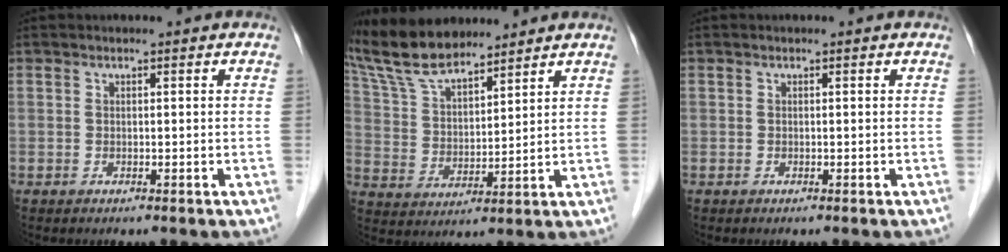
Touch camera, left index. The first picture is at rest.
{"total": 11.1, "force": [10.0, 2.2, 4.5], "torque": [-0.102, 0.020, 0.193]}
{"total": 0.0}